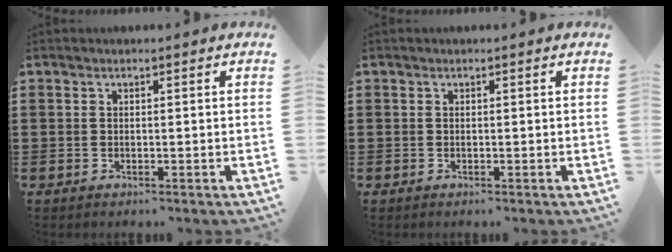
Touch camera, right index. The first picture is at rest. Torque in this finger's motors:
{"motor_torque": [-0.09, 0.30, -0.01, 0.01]}